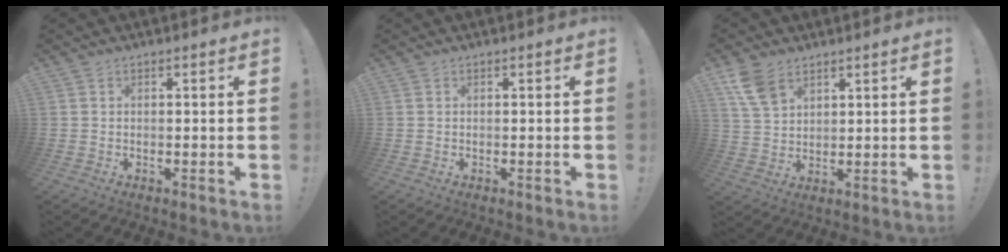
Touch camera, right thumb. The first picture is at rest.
{"total": 0.0}
{"total": 8.5, "force": [5.4, 5.0, 4.4], "torque": [-0.075, -0.017, 0.107]}